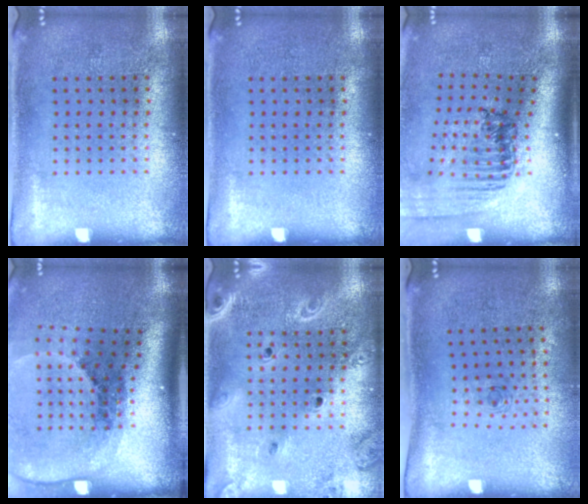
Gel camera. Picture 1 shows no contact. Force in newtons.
{"total": 0.0}
{"total": 1.7, "press": 1.5, "slide": 0.7}
{"total": 2.8, "press": 1.9, "slide": 2.0}
{"total": 2.0, "press": 1.9, "slide": 0.8}
{"total": 0.6, "press": 0.2, "slide": 0.5}